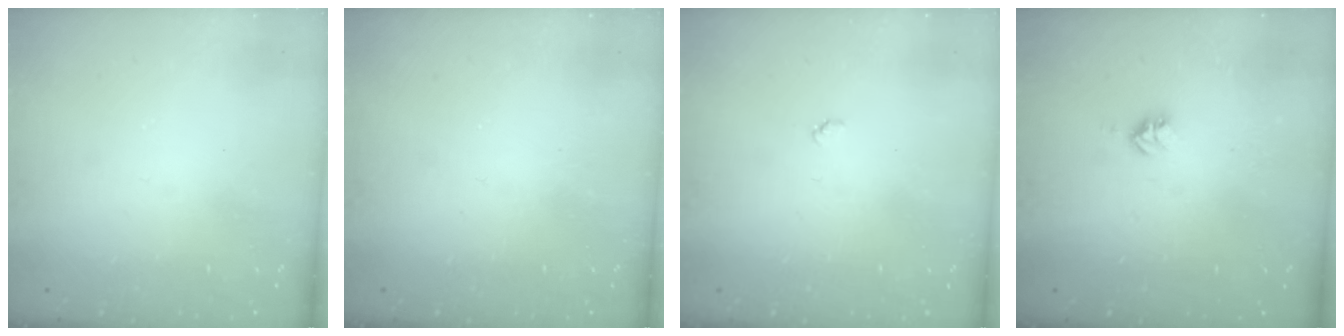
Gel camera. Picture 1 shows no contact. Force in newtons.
{"total": 0.0}
{"total": 3.1, "press": 3.1, "slide": 0.4}
{"total": 2.8, "press": 2.8, "slide": 0.2}